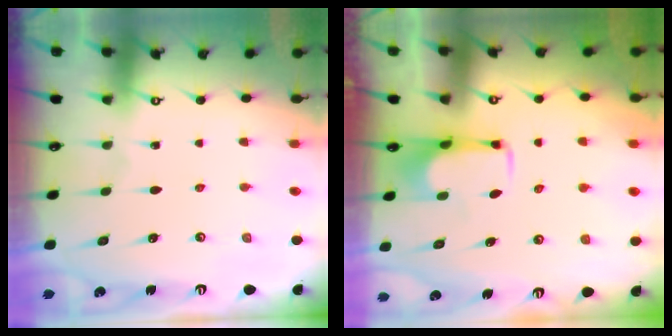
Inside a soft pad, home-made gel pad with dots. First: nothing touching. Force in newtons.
{"total": 2.0, "press": 1.9, "slide": 0.4}